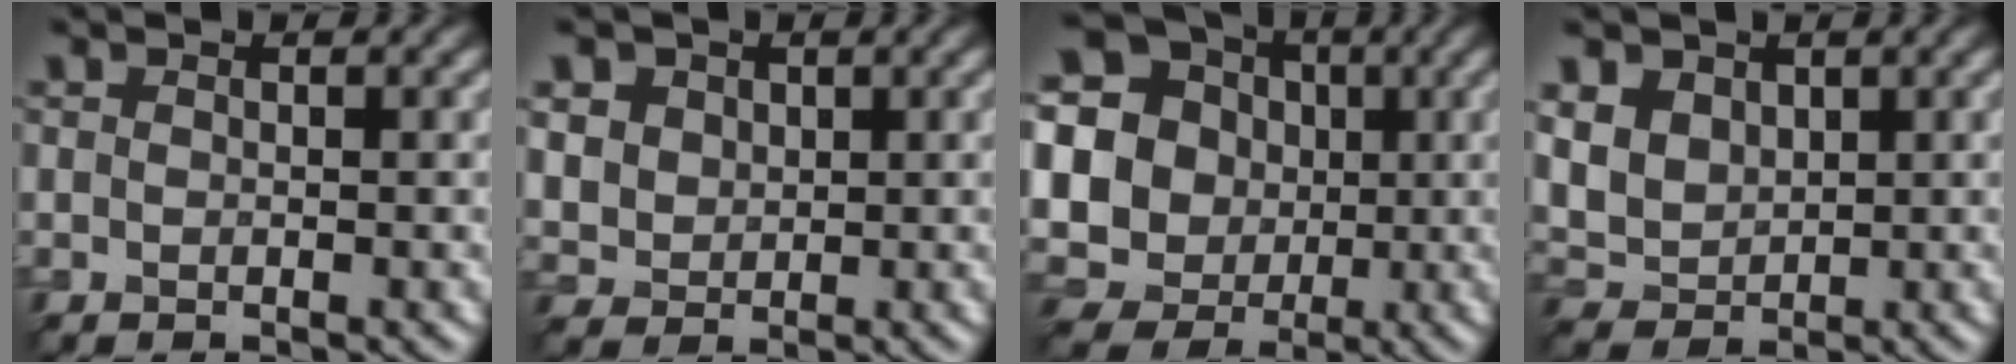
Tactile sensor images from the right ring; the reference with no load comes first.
{"total": 4.9, "force": [2.3, 3.9, 1.9], "torque": [-0.066, 0.008, 0.042]}
{"total": 21.6, "force": [2.6, 20.2, 7.0], "torque": [-0.182, 0.014, 0.007]}
{"total": 6.0, "force": [2.4, 4.6, 3.0], "torque": [-0.094, 0.011, 0.050]}